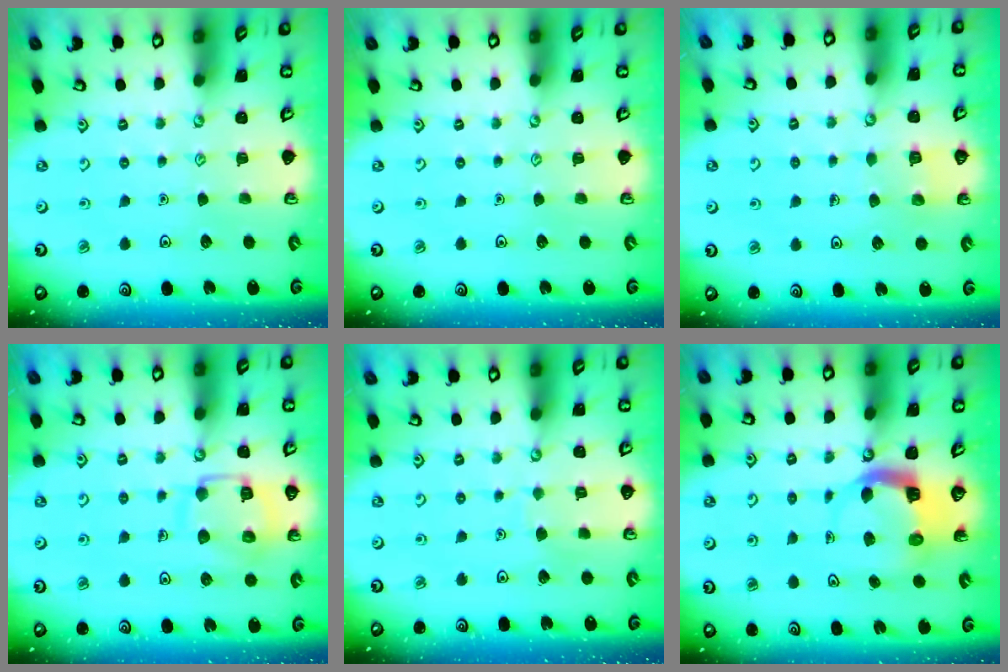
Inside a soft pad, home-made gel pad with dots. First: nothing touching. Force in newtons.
{"total": 0.0}
{"total": 3.0, "press": 3.0, "slide": 0.2}
{"total": 13.7, "press": 13.6, "slide": 1.3}
{"total": 2.9, "press": 2.9, "slide": 0.2}
{"total": 5.7, "press": 5.6, "slide": 0.5}